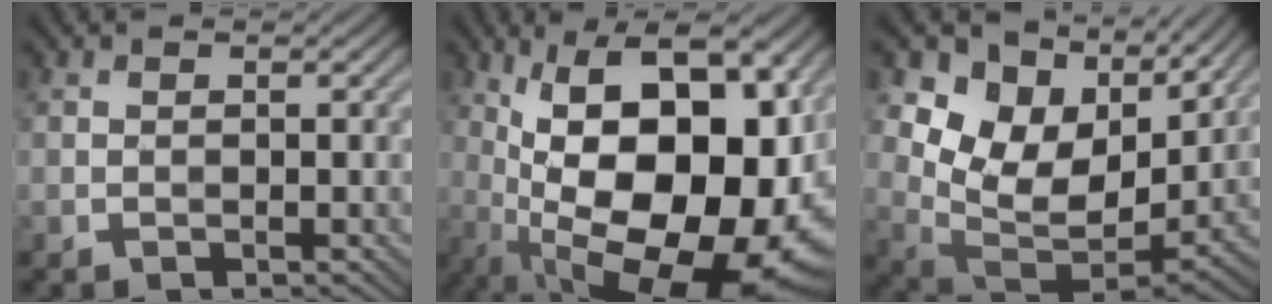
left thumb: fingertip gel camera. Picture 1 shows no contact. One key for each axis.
{"total": 21.1, "fx": -0.7, "fy": 10.8, "fz": 18.1, "tx": -0.252, "ty": -0.001, "tz": -0.002}
{"total": 13.2, "fx": 7.0, "fy": 8.5, "fz": 7.4, "tx": -0.172, "ty": 0.022, "tz": 0.127}